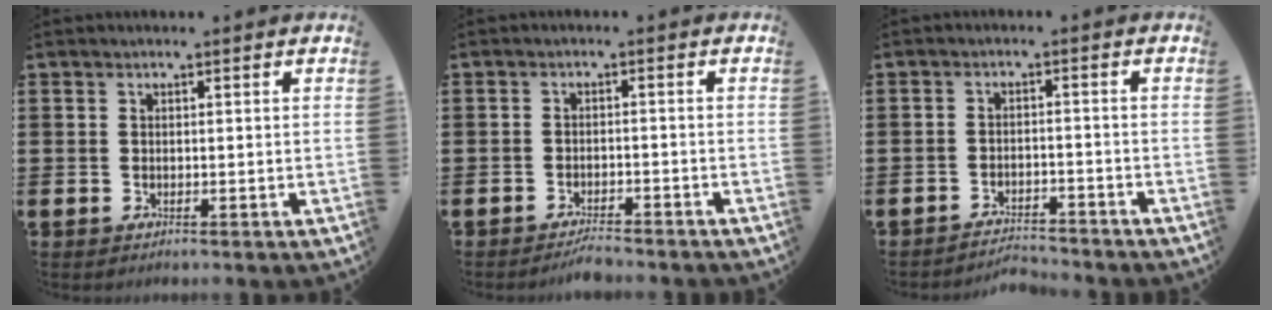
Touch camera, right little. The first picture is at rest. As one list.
[{"total": 1.9, "force": [-1.9, 0.0, 0.4], "torque": [-0.012, 0.005, -0.039]}, {"total": 2.6, "force": [-2.6, 0.0, -0.2], "torque": [-0.003, 0.004, -0.057]}]